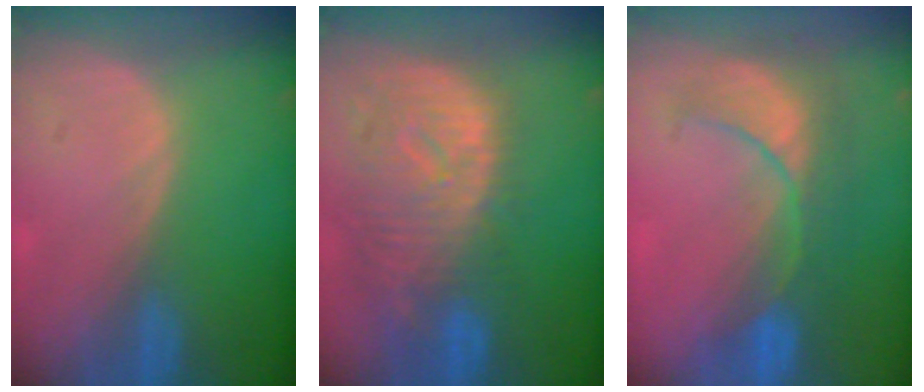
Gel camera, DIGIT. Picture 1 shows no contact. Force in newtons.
{"total": 12.0, "press": 10.4, "slide": 6.0}
{"total": 8.1, "press": 8.0, "slide": 0.8}